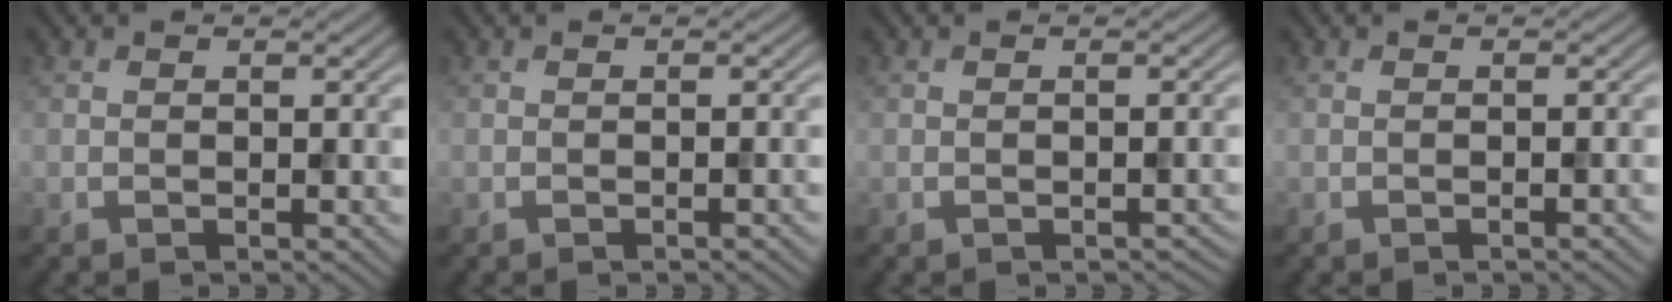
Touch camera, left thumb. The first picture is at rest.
{"total": 0.7, "force": [-0.3, 0.0, 0.6], "torque": [-0.008, 0.003, -0.006]}
{"total": 0.7, "force": [-0.5, 0.2, 0.4], "torque": [-0.006, -0.001, -0.005]}
{"total": 0.8, "force": [-0.3, 0.1, 0.7], "torque": [-0.009, 0.003, -0.008]}